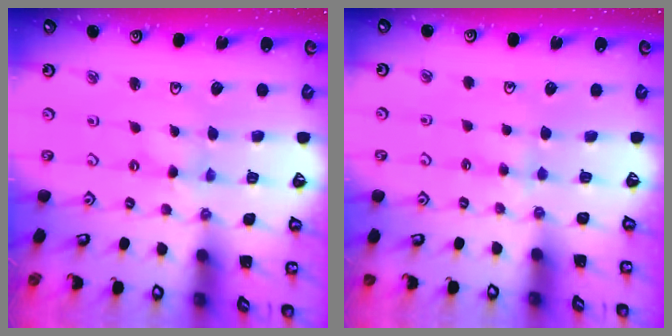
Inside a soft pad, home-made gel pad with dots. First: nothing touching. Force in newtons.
{"total": 2.7, "press": 2.6, "slide": 0.4}